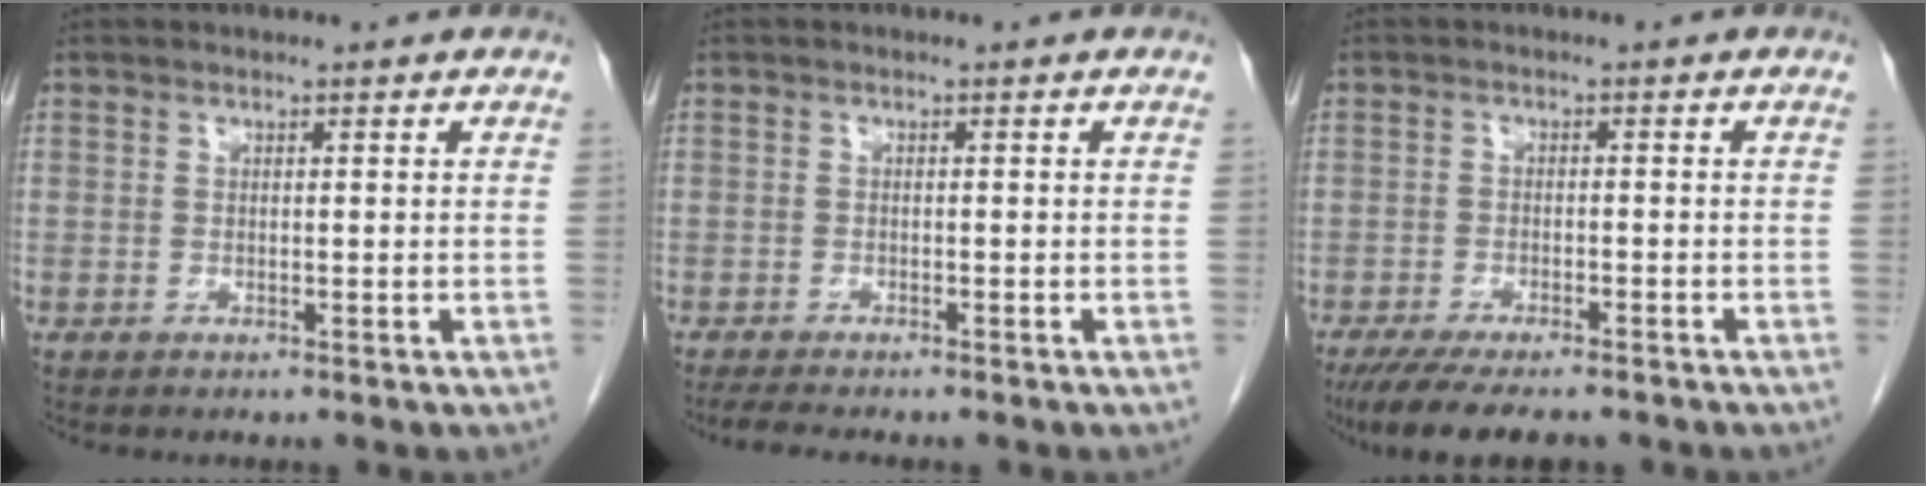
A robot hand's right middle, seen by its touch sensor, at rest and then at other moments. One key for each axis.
{"total": 4.3, "fx": -3.6, "fy": 0.5, "fz": 2.2, "tx": -0.036, "ty": -0.010, "tz": -0.054}
{"total": 10.9, "fx": -9.0, "fy": 2.4, "fz": 5.6, "tx": -0.085, "ty": -0.015, "tz": -0.136}